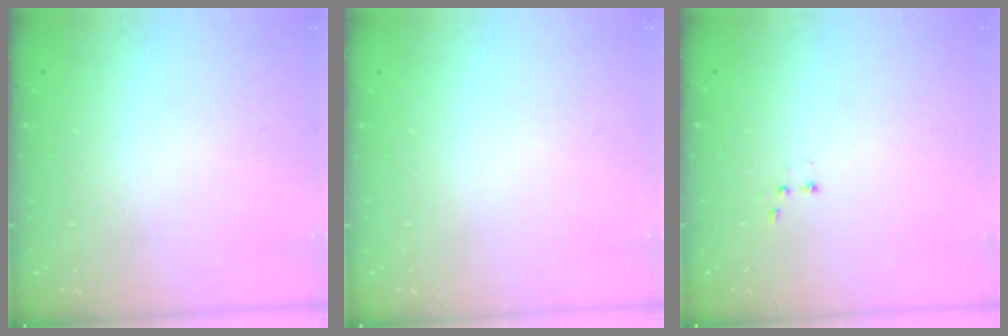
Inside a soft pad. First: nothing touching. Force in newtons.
{"total": 0.0}
{"total": 2.8, "press": 2.7, "slide": 0.7}